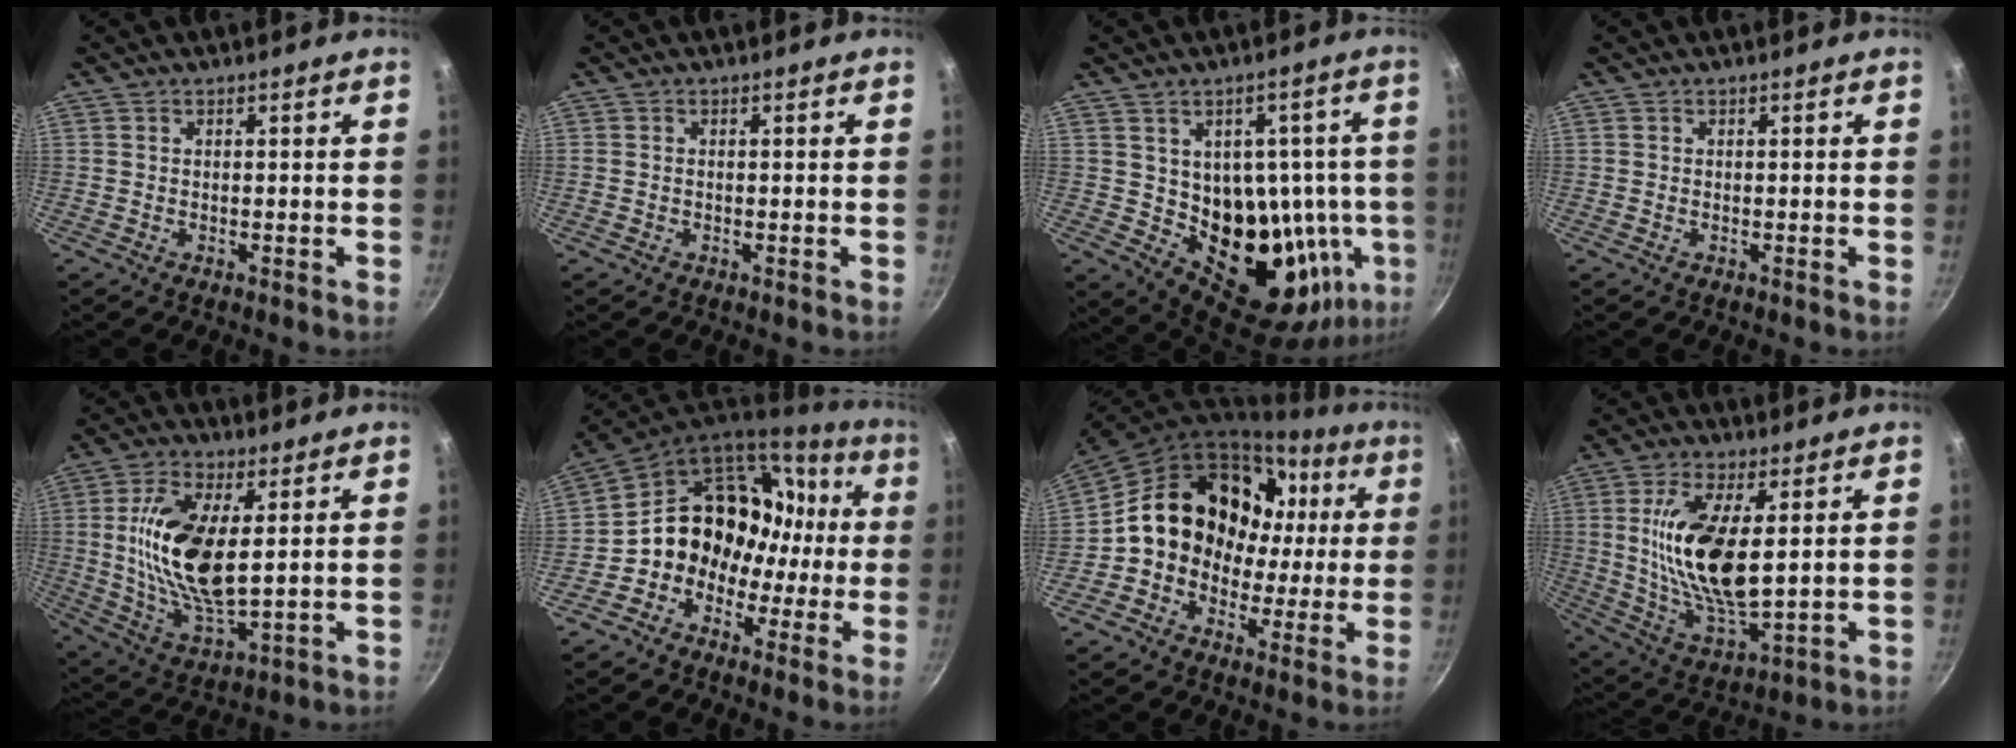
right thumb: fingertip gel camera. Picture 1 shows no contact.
{"total": 0.5, "force": [-0.1, 0.5, 0.2], "torque": [-0.004, 0.002, -0.003]}
{"total": 20.6, "force": [-1.1, 14.6, 14.4], "torque": [-0.122, -0.006, 0.009]}
{"total": 0.0}
{"total": 16.6, "force": [2.7, 7.4, 14.6], "torque": [-0.278, -0.015, 0.054]}
{"total": 17.7, "force": [-1.3, 14.9, 9.5], "torque": [-0.080, 0.074, -0.027]}
{"total": 19.7, "force": [1.7, 16.3, 10.9], "torque": [-0.145, 0.053, 0.023]}
{"total": 17.0, "force": [3.0, 7.0, 15.2], "torque": [-0.288, -0.019, 0.064]}